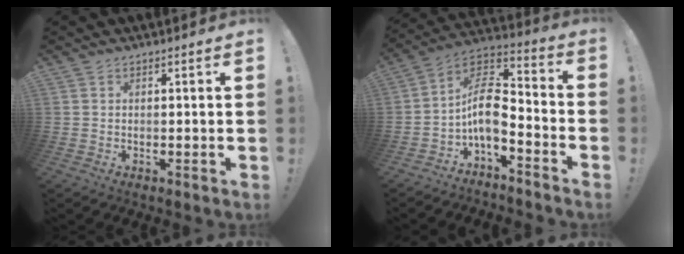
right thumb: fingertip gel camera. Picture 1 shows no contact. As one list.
[{"total": 10.9, "force": [-2.6, 6.1, 8.6], "torque": [-0.148, 0.012, -0.045]}]